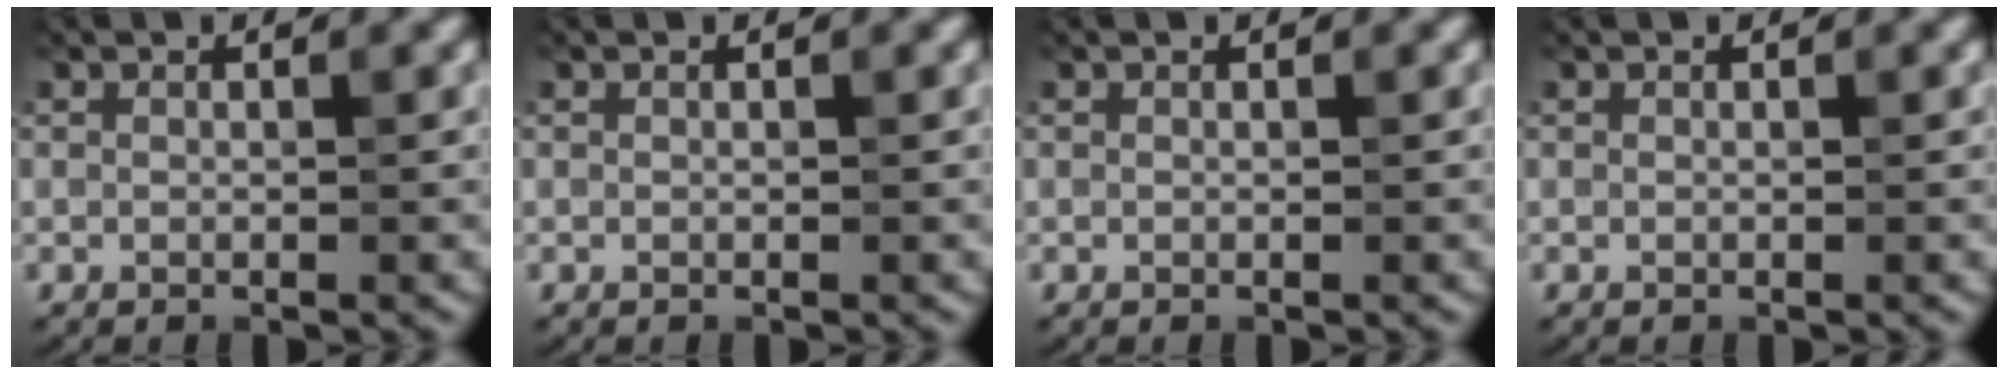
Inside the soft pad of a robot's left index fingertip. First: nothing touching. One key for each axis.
{"total": 0.0}
{"total": 0.0}
{"total": 0.0}